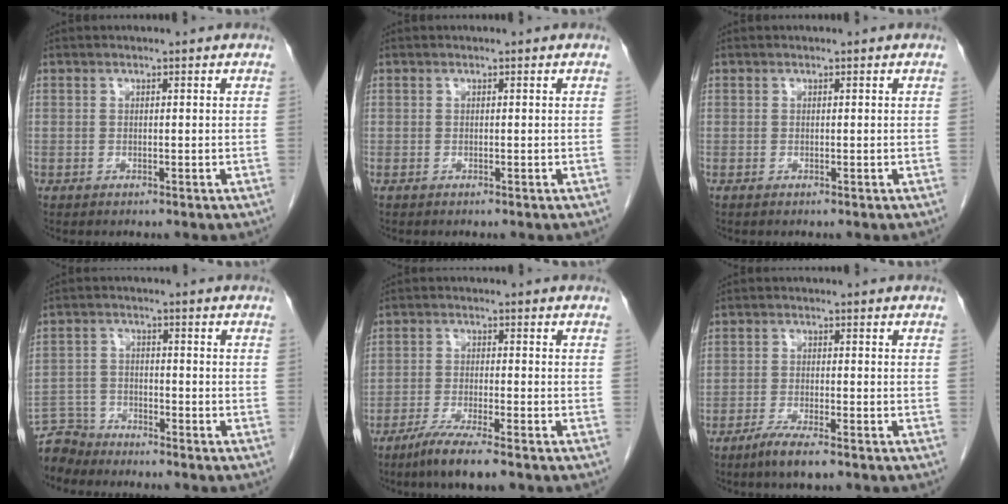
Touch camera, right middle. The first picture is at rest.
{"total": 0.0}
{"total": 0.0}
{"total": 5.5, "force": [-5.4, 1.3, -0.7], "torque": [0.016, -0.001, -0.102]}
{"total": 6.5, "force": [-4.6, 0.0, 4.6], "torque": [-0.087, -0.018, -0.080]}
{"total": 4.4, "force": [-3.0, 0.3, 3.2], "torque": [-0.064, -0.010, -0.054]}